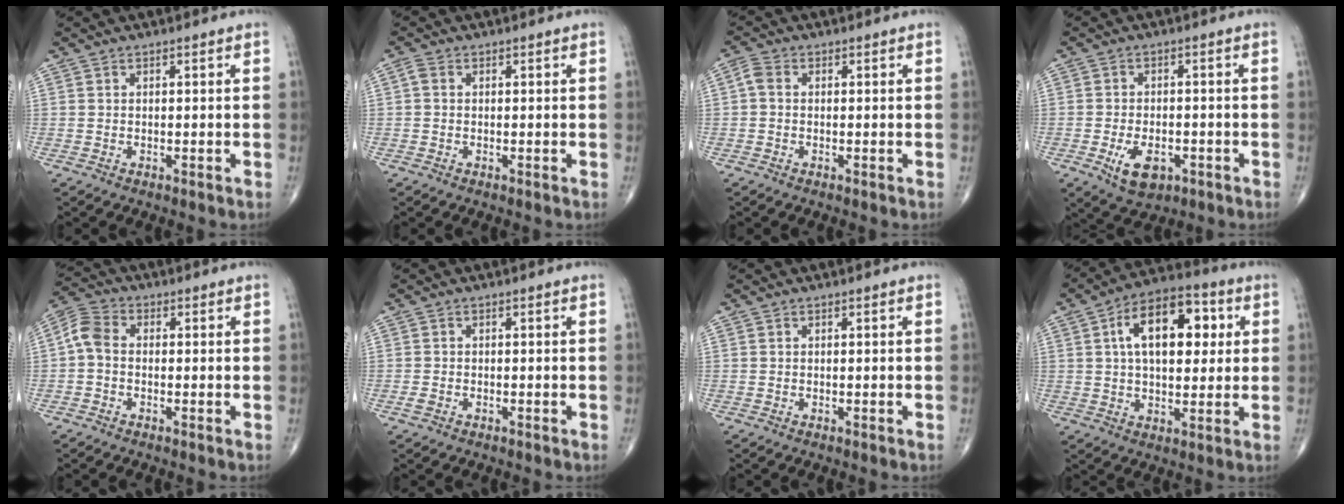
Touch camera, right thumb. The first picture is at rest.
{"total": 1.3, "force": [0.1, 0.9, 0.9], "torque": [-0.017, 0.004, -0.001]}
{"total": 2.3, "force": [0.0, 1.6, 1.6], "torque": [-0.034, 0.006, -0.008]}
{"total": 6.8, "force": [-2.7, 3.9, 4.8], "torque": [-0.072, 0.004, -0.038]}
{"total": 4.9, "force": [-0.4, 3.4, 3.5], "torque": [-0.069, 0.015, -0.022]}
{"total": 1.2, "force": [-0.6, 0.7, 0.7], "torque": [-0.020, 0.001, -0.014]}
{"total": 0.0}
{"total": 16.0, "force": [3.9, 8.8, 12.8], "torque": [-0.175, 0.014, 0.057]}